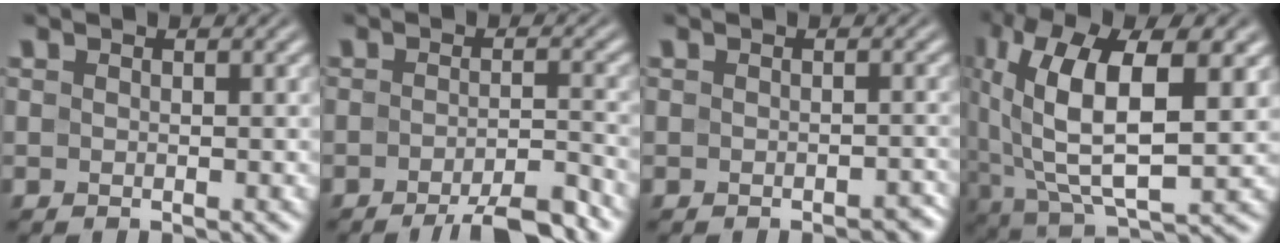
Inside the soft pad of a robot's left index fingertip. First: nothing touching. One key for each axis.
{"total": 5.1, "fx": -3.6, "fy": 1.0, "fz": 3.5, "tx": -0.044, "ty": 0.003, "tz": -0.058}
{"total": 1.1, "fx": -0.8, "fy": 0.5, "fz": 0.7, "tx": -0.011, "ty": -0.001, "tz": -0.008}
{"total": 11.4, "fx": 3.0, "fy": 4.5, "fz": 10.1, "tx": -0.200, "ty": 0.003, "tz": 0.057}